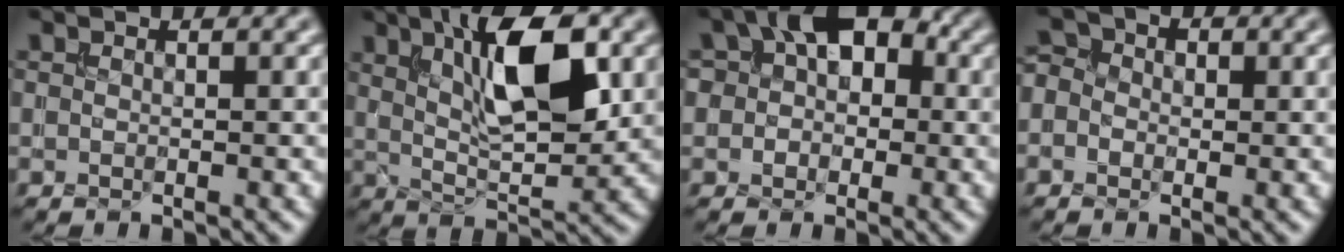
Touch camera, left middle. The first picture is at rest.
{"total": 9.2, "force": [3.0, 3.2, 8.1], "torque": [-0.125, 0.004, 0.053]}
{"total": 6.5, "force": [1.3, 4.7, 4.2], "torque": [-0.039, 0.023, 0.006]}
{"total": 2.8, "force": [-0.2, 2.5, 1.1], "torque": [0.000, 0.012, -0.028]}